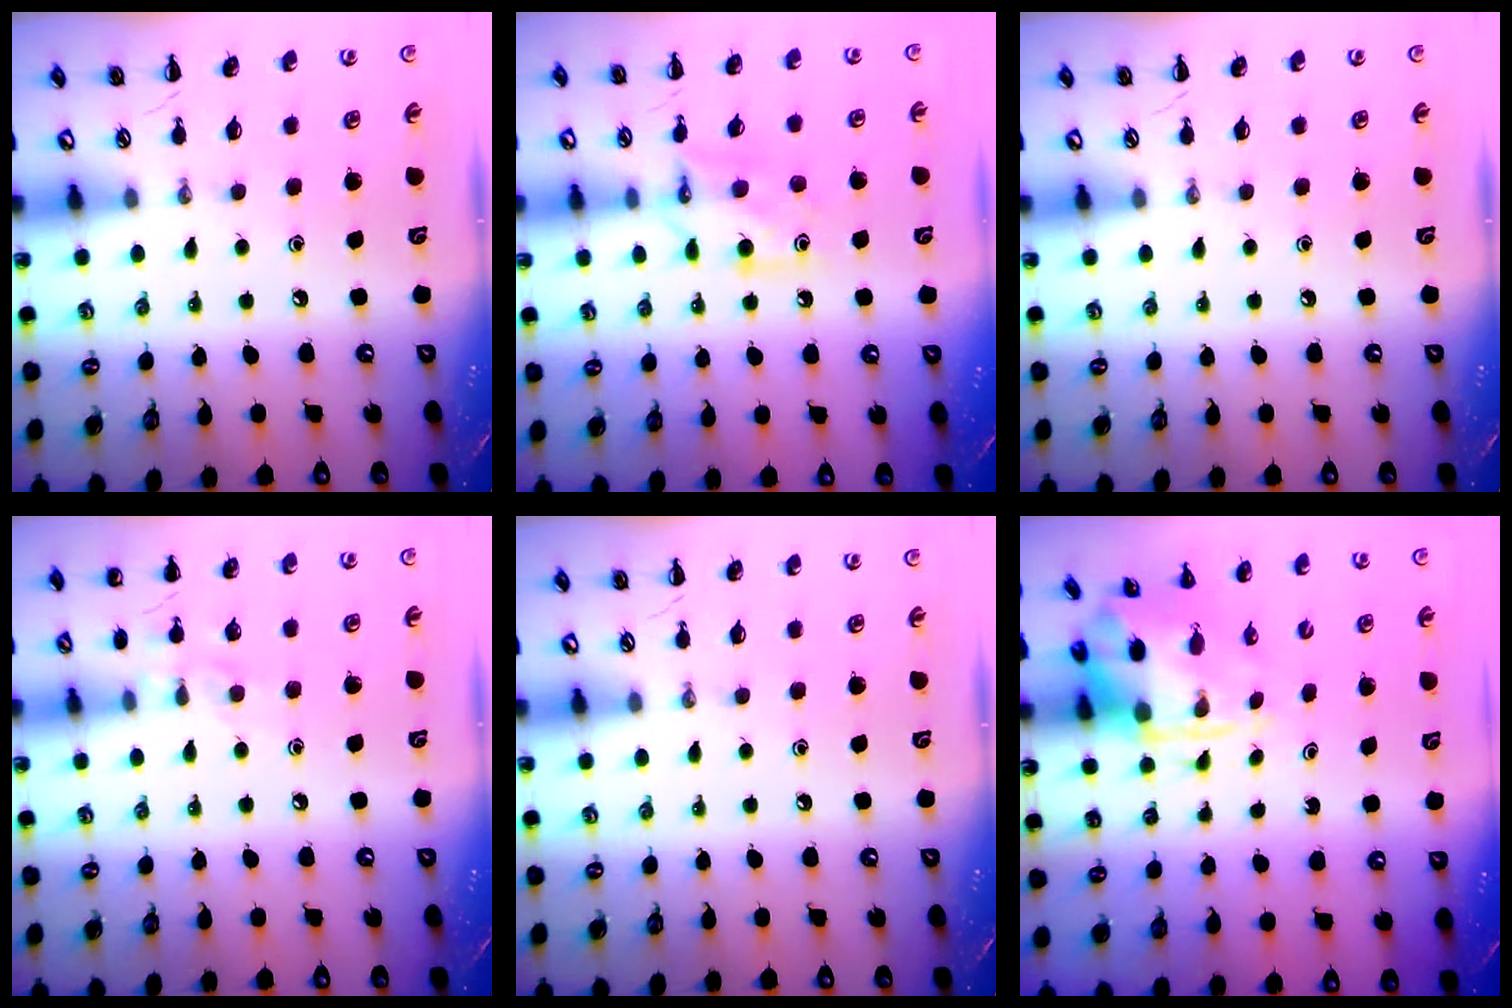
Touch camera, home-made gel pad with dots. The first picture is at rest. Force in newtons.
{"total": 6.5, "press": 6.4, "slide": 1.0}
{"total": 0.0}
{"total": 7.4, "press": 7.0, "slide": 2.2}
{"total": 0.0}
{"total": 3.6, "press": 3.5, "slide": 0.9}